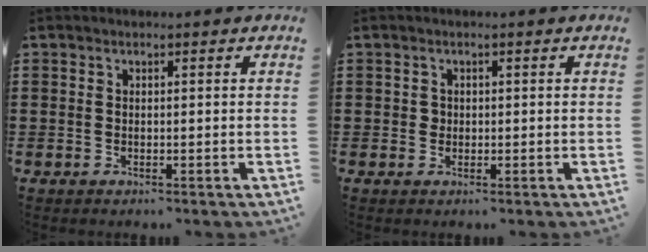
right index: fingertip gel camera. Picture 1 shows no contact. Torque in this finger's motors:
{"motor_torque": [0.17, 0.02, 0.00, 0.01]}